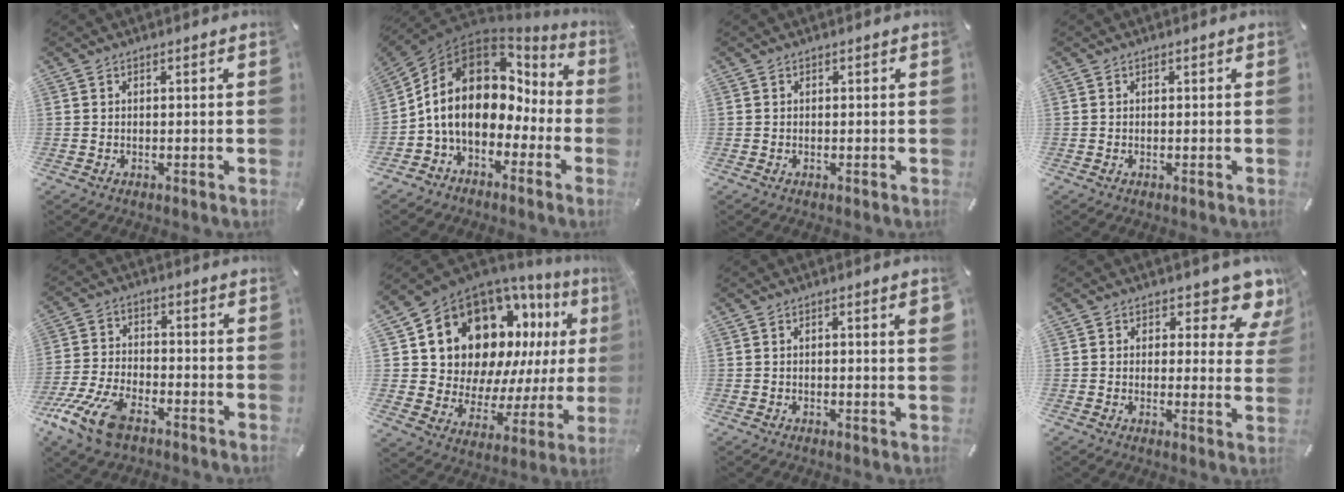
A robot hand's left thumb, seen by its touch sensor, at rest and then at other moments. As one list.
[{"total": 15.4, "force": [0.7, 12.0, 9.5], "torque": [-0.196, -0.006, 0.009]}, {"total": 0.0}, {"total": 0.0}, {"total": 12.4, "force": [-7.5, 6.2, 7.8], "torque": [-0.166, 0.032, -0.139]}, {"total": 17.2, "force": [10.4, 11.9, 6.9], "torque": [-0.111, -0.097, 0.200]}, {"total": 2.6, "force": [0.5, 0.4, 2.6], "torque": [-0.040, -0.002, 0.005]}, {"total": 8.6, "force": [6.0, 4.1, 4.6], "torque": [-0.044, -0.049, 0.100]}]